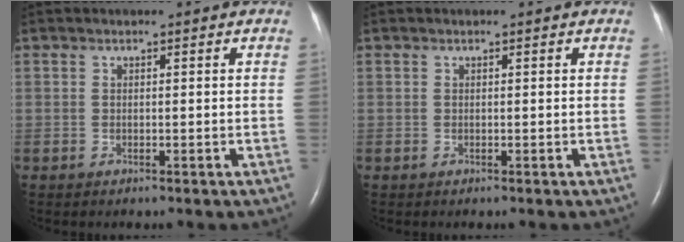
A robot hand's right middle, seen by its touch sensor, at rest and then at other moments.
{"total": 0.0}